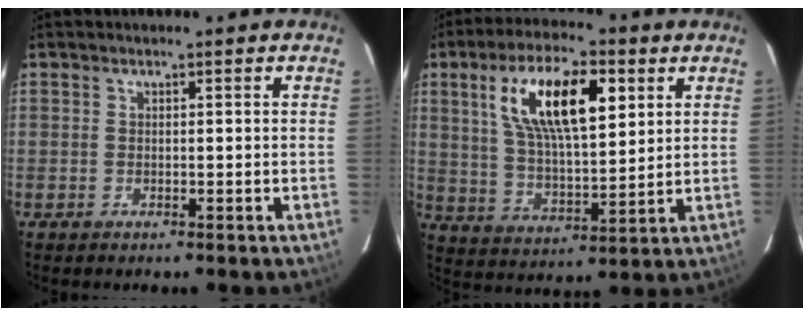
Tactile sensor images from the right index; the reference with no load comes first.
{"total": 16.4, "force": [6.3, 6.0, 13.9], "torque": [-0.249, 0.019, 0.117]}